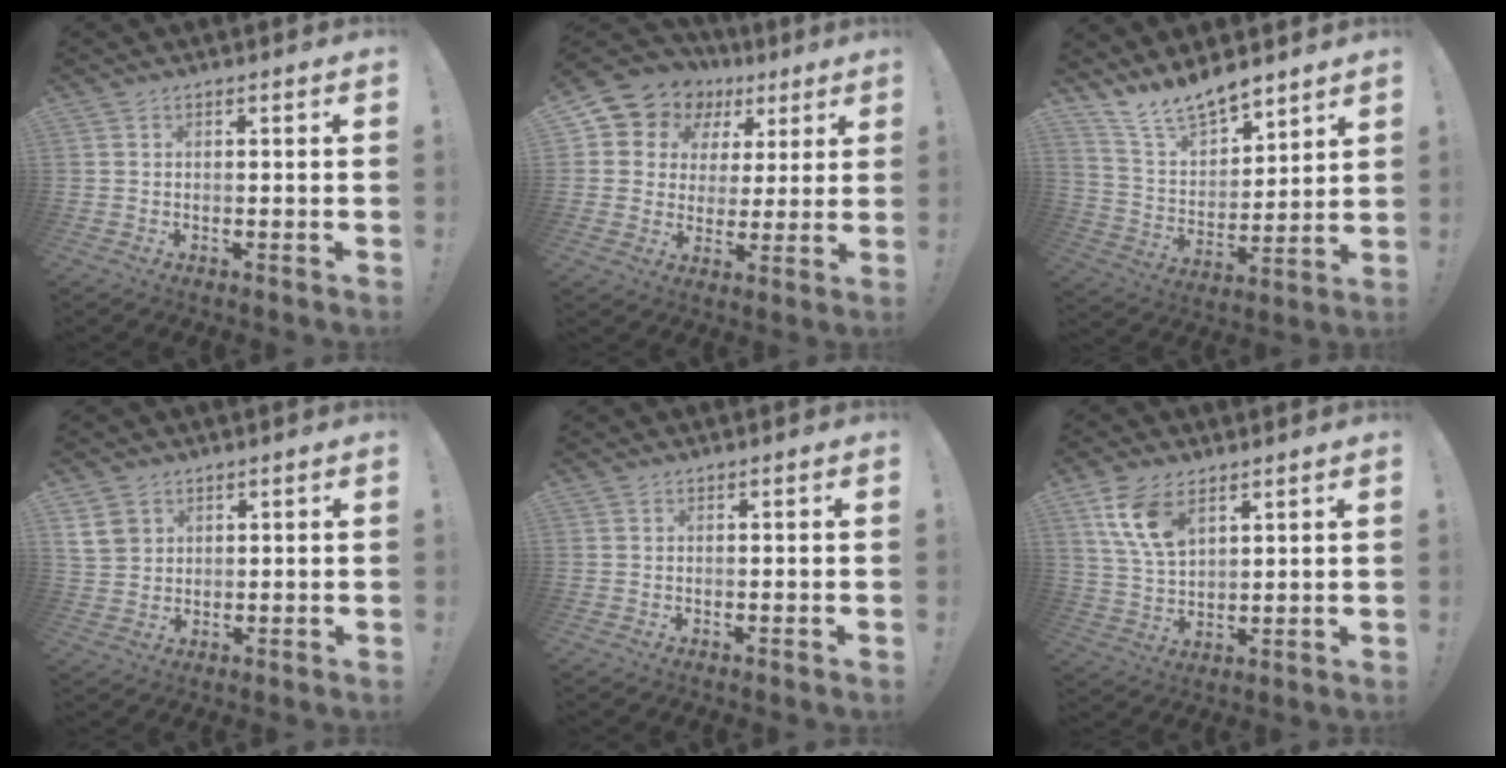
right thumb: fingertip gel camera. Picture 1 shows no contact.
{"total": 8.9, "force": [4.0, 7.7, 2.0], "torque": [-0.031, -0.035, 0.076]}
{"total": 13.1, "force": [11.8, 4.4, 3.7], "torque": [-0.081, -0.094, 0.219]}
{"total": 6.3, "force": [3.0, 4.9, 2.6], "torque": [-0.047, -0.008, 0.060]}
{"total": 0.0}
{"total": 11.1, "force": [6.2, 6.0, 7.0], "torque": [-0.149, -0.018, 0.116]}